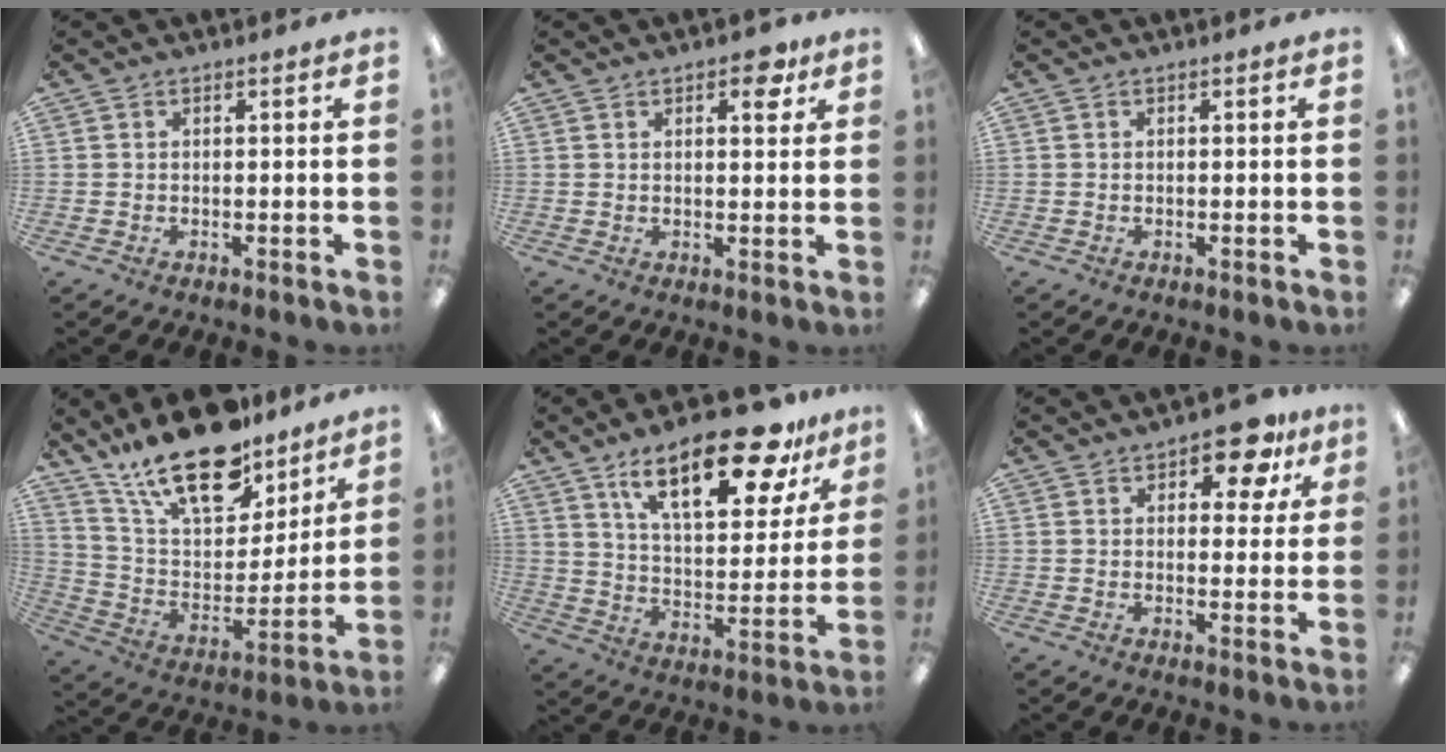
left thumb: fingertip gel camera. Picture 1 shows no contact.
{"total": 5.0, "force": [2.9, 2.3, 3.3], "torque": [-0.032, -0.010, 0.043]}
{"total": 0.0}
{"total": 22.0, "force": [16.2, 9.1, 11.8], "torque": [-0.215, -0.101, 0.284]}
{"total": 22.7, "force": [14.7, 8.4, 15.1], "torque": [-0.230, -0.077, 0.241]}
{"total": 9.4, "force": [5.8, 4.5, 5.9], "torque": [-0.056, -0.029, 0.092]}